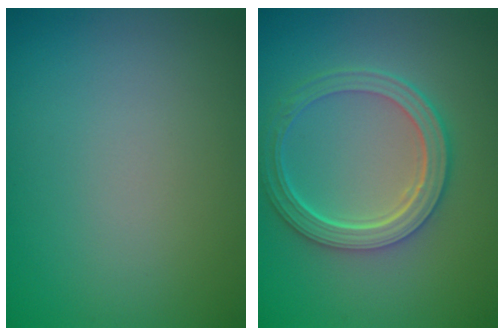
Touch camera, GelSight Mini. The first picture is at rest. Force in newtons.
{"total": 5.2, "press": 4.0, "slide": 3.3}